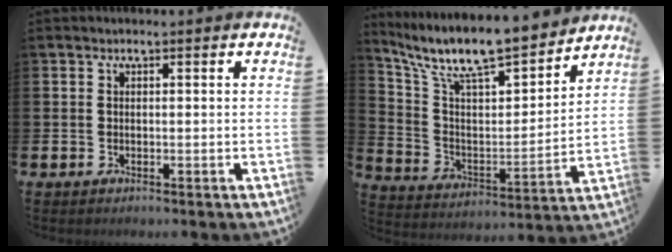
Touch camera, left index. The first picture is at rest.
{"total": 10.7, "force": [9.3, 2.2, 4.6], "torque": [-0.121, -0.072, 0.156]}